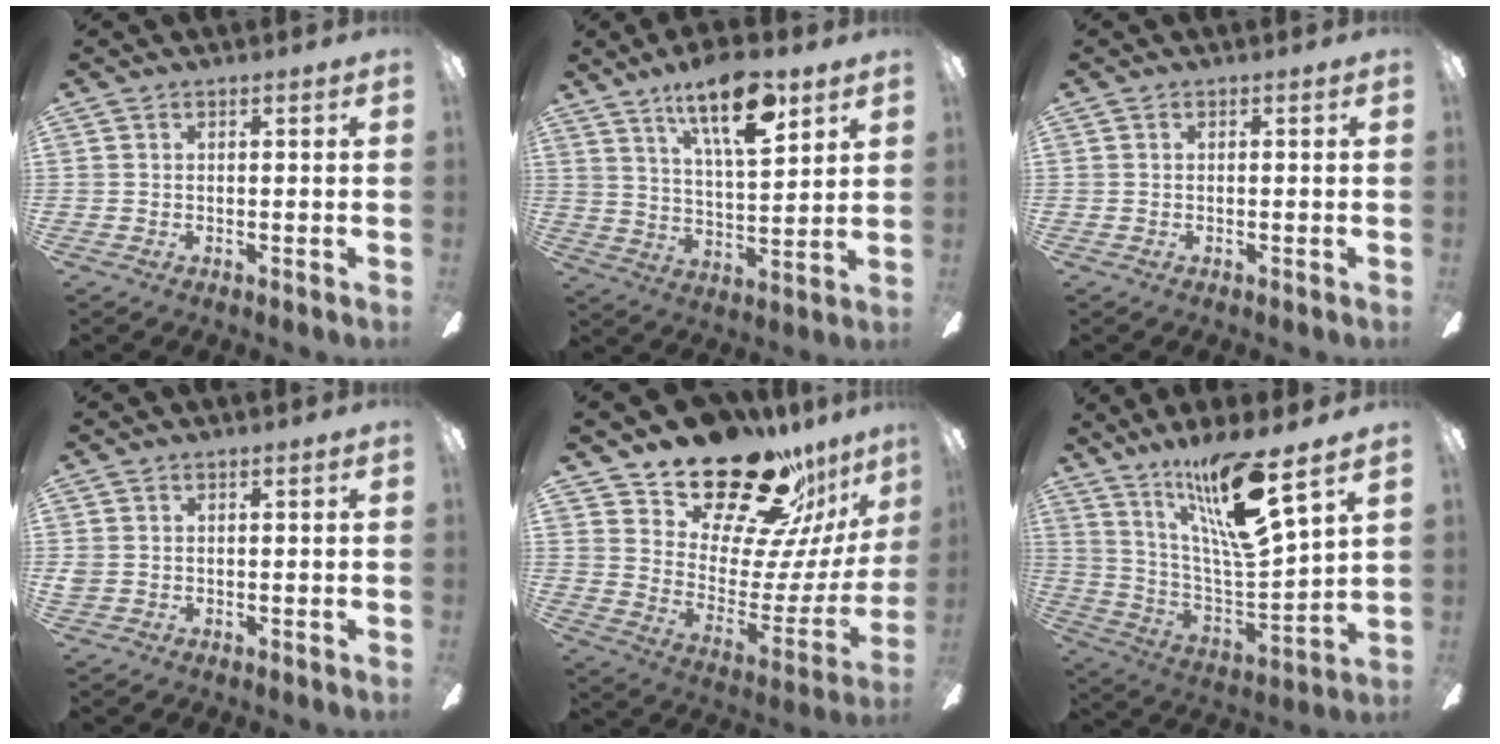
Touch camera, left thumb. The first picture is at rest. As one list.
[{"total": 16.0, "force": [10.3, 5.4, 11.0], "torque": [-0.182, -0.043, 0.169]}, {"total": 0.0}, {"total": 1.0, "force": [0.4, 0.8, 0.4], "torque": [-0.010, 0.003, 0.006]}, {"total": 25.8, "force": [20.9, 10.8, 10.7], "torque": [-0.162, -0.150, 0.366]}, {"total": 19.2, "force": [13.0, 2.5, 13.9], "torque": [-0.277, -0.080, 0.204]}]